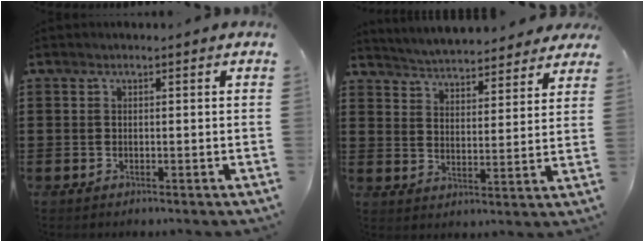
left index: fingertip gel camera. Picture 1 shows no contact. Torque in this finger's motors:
{"motor_torque": [2.14, 0.00, 0.39, 0.15]}